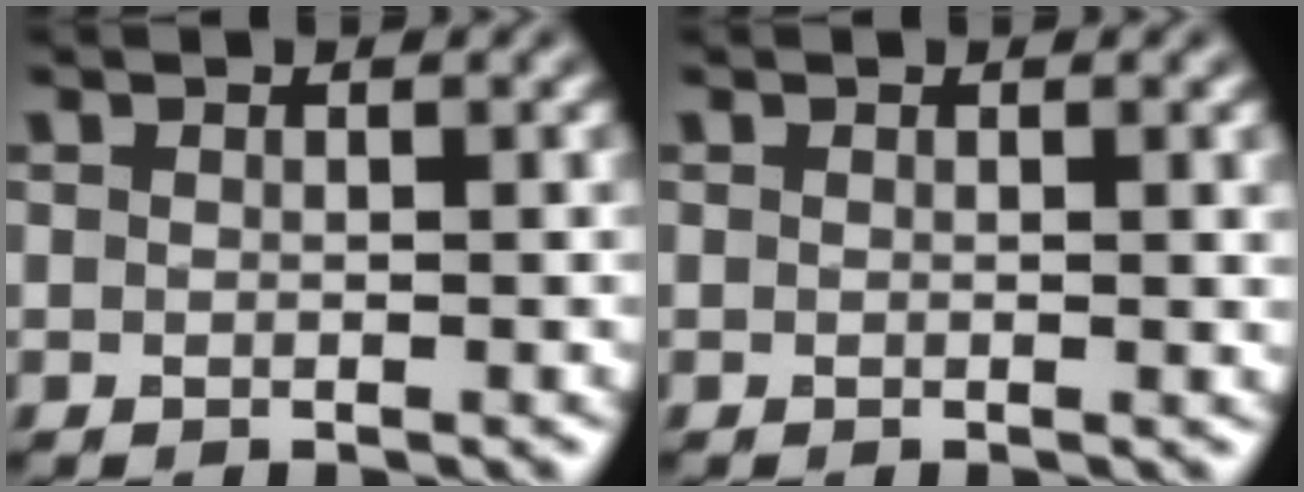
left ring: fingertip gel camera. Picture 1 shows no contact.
{"total": 1.1, "force": [0.3, 0.3, 1.0], "torque": [-0.008, 0.001, 0.002]}